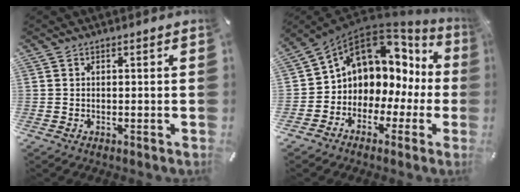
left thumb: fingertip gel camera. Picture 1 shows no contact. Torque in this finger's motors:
{"motor_torque": [0.28, 2.52, 1.52, 1.24, 0.27]}